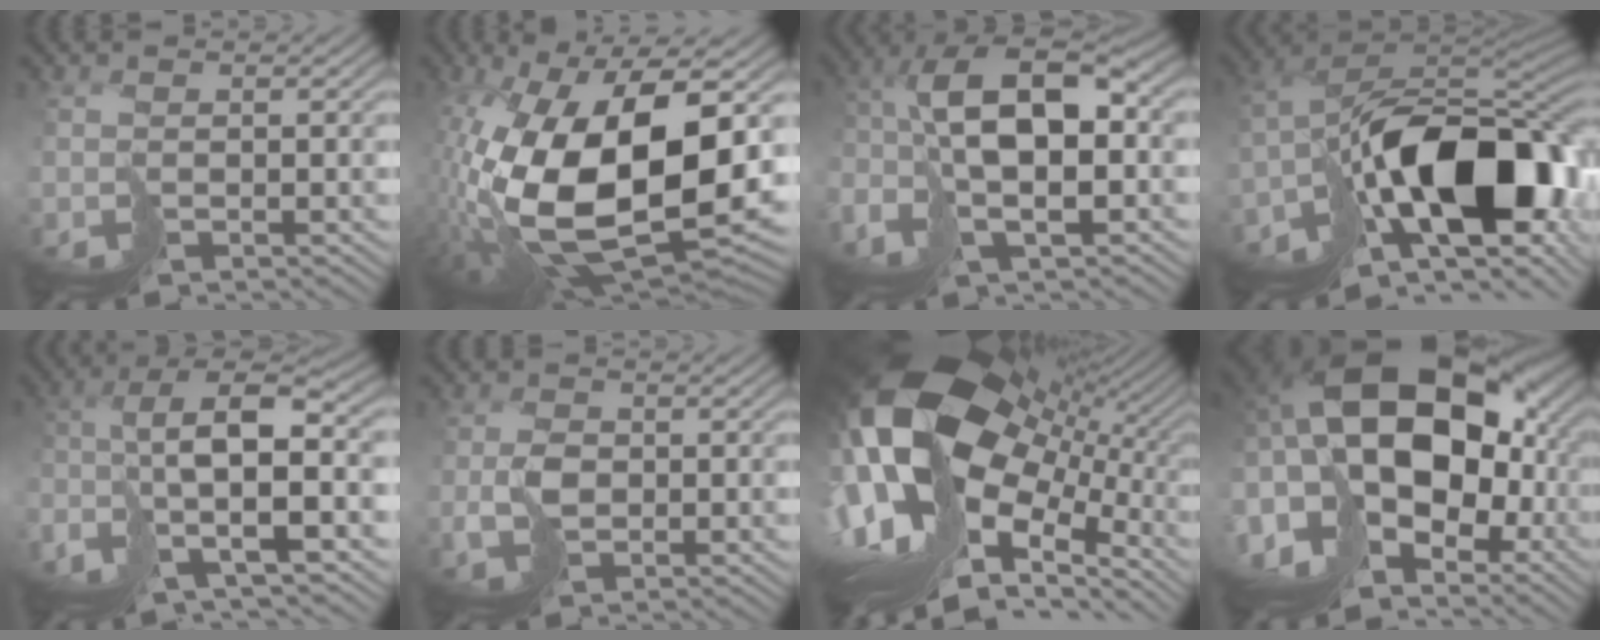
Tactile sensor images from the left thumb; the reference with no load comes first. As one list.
[{"total": 18.5, "force": [-1.2, 9.1, 16.1], "torque": [-0.331, -0.038, -0.002]}, {"total": 12.0, "force": [-1.0, 5.7, 10.5], "torque": [-0.215, -0.004, -0.013]}, {"total": 18.3, "force": [-6.1, 8.9, 14.7], "torque": [-0.248, -0.020, -0.079]}, {"total": 11.6, "force": [-3.5, 3.4, 10.5], "torque": [-0.226, -0.012, -0.058]}, {"total": 2.6, "force": [0.3, 1.8, 1.9], "torque": [-0.046, -0.002, 0.005]}, {"total": 21.1, "force": [2.2, 13.3, 16.2], "torque": [-0.355, 0.008, 0.056]}, {"total": 21.2, "force": [3.2, 12.9, 16.5], "torque": [-0.347, -0.005, 0.068]}]